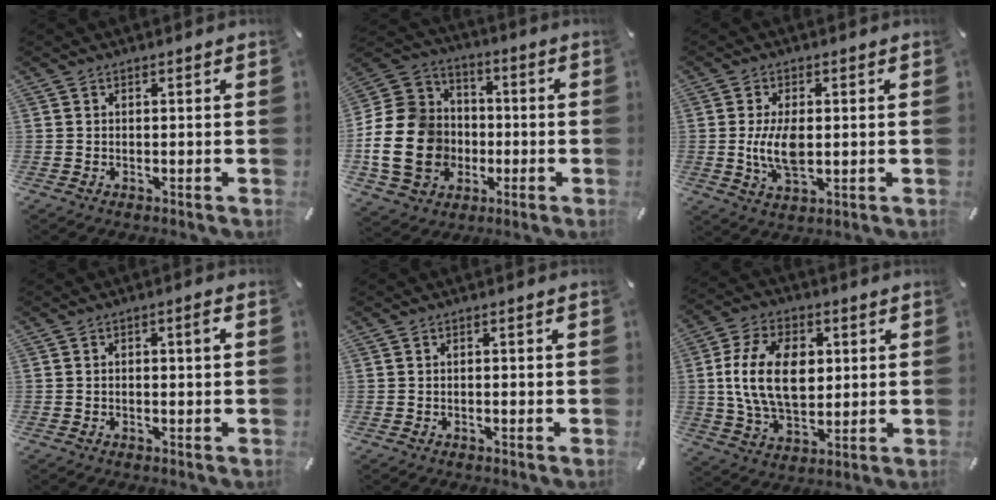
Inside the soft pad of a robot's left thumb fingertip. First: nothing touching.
{"total": 19.8, "force": [-4.4, 16.9, 9.4], "torque": [-0.192, 0.028, -0.074]}
{"total": 7.9, "force": [0.1, 3.8, 6.9], "torque": [-0.161, -0.011, -0.008]}
{"total": 2.1, "force": [0.1, 0.5, 2.0], "torque": [-0.028, 0.003, -0.004]}
{"total": 0.8, "force": [-0.2, 0.1, 0.7], "torque": [-0.013, -0.001, -0.004]}
{"total": 15.6, "force": [1.9, 10.8, 11.1], "torque": [-0.221, 0.014, 0.031]}